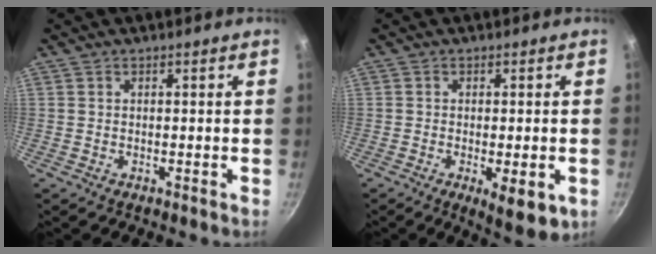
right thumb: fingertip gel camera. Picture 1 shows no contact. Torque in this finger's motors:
{"motor_torque": [-0.16, 0.29, -0.04, -0.08, 0.02]}